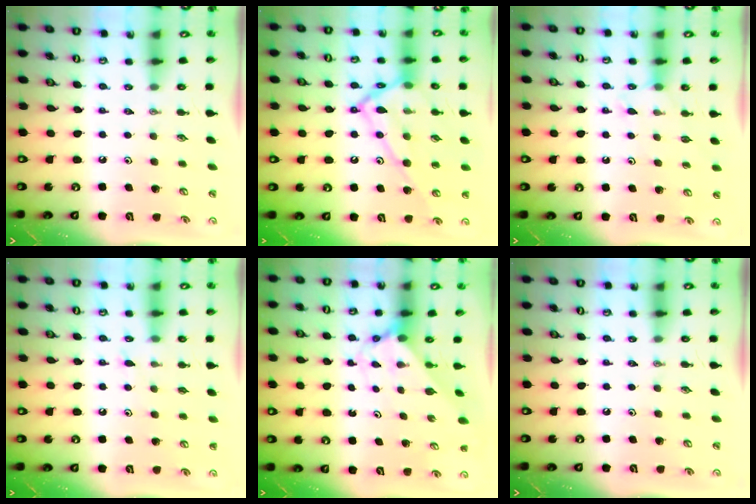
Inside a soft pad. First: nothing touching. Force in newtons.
{"total": 19.2, "press": 19.1, "slide": 1.3}
{"total": 5.3, "press": 5.3, "slide": 0.7}
{"total": 5.0, "press": 4.9, "slide": 0.3}
{"total": 2.3, "press": 2.3, "slide": 0.2}
{"total": 0.0}